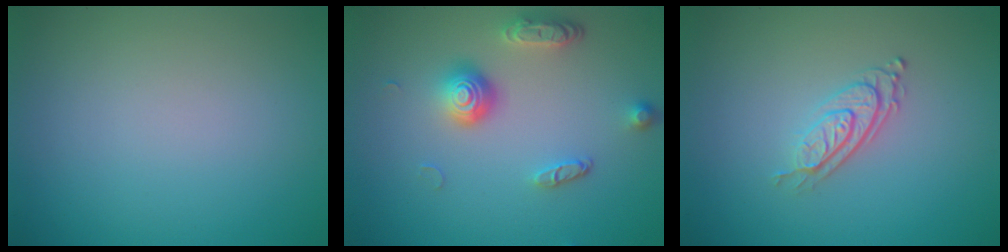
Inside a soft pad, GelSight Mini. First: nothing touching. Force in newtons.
{"total": 3.7, "press": 2.8, "slide": 2.3}
{"total": 2.8, "press": 2.1, "slide": 1.9}